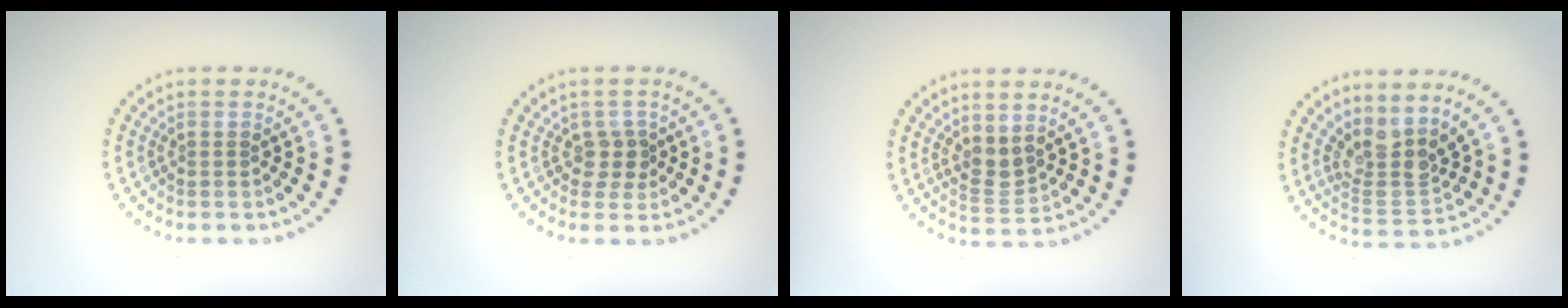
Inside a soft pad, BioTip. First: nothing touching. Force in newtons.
{"total": 1.8, "press": 1.5, "slide": 1.1}
{"total": 1.9, "press": 1.6, "slide": 1.0}
{"total": 3.6, "press": 2.8, "slide": 2.3}